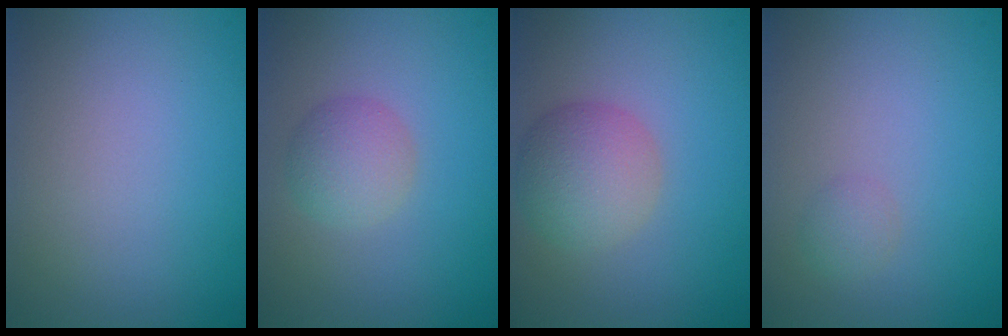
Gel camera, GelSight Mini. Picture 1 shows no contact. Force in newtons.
{"total": 2.6, "press": 2.6, "slide": 0.1}
{"total": 4.1, "press": 4.1, "slide": 0.3}
{"total": 1.0, "press": 1.0, "slide": 0.0}